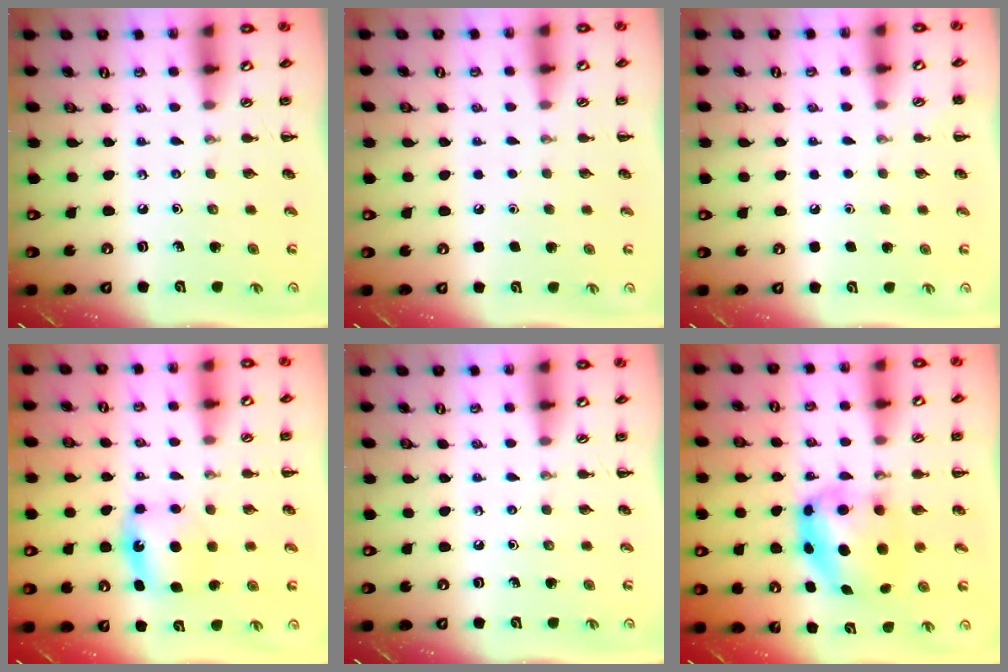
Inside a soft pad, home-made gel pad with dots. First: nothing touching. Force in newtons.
{"total": 1.5, "press": 1.5, "slide": 0.1}
{"total": 1.6, "press": 1.6, "slide": 0.1}
{"total": 5.7, "press": 5.6, "slide": 1.1}
{"total": 0.0}
{"total": 7.4, "press": 7.3, "slide": 1.2}